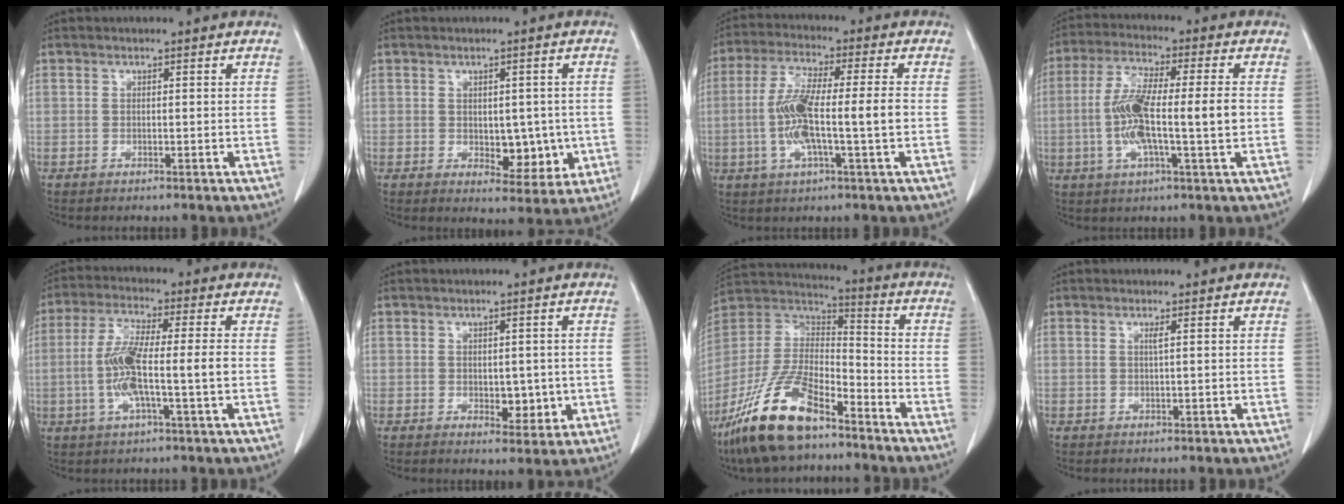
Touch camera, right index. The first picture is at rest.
{"total": 6.2, "force": [-0.5, 3.5, 5.0], "torque": [-0.051, 0.001, 0.006]}
{"total": 10.6, "force": [-1.3, 1.0, 10.4], "torque": [-0.206, 0.009, -0.027]}
{"total": 11.4, "force": [-0.8, 1.4, 11.3], "torque": [-0.220, 0.009, -0.018]}
{"total": 9.1, "force": [-1.3, 0.7, 9.0], "torque": [-0.181, 0.008, -0.027]}
{"total": 4.1, "force": [-0.4, 2.4, 3.3], "torque": [-0.032, -0.002, 0.005]}
{"total": 17.6, "force": [-12.2, 5.8, 11.4], "torque": [-0.242, -0.003, -0.230]}
{"total": 0.6, "force": [0.2, -0.2, 0.6], "torque": [-0.016, -0.002, 0.007]}